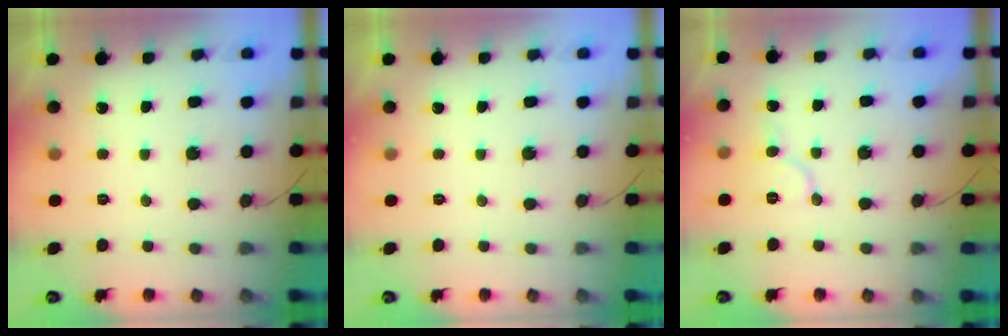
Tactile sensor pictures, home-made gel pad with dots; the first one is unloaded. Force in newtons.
{"total": 0.0}
{"total": 7.6, "press": 7.5, "slide": 0.8}